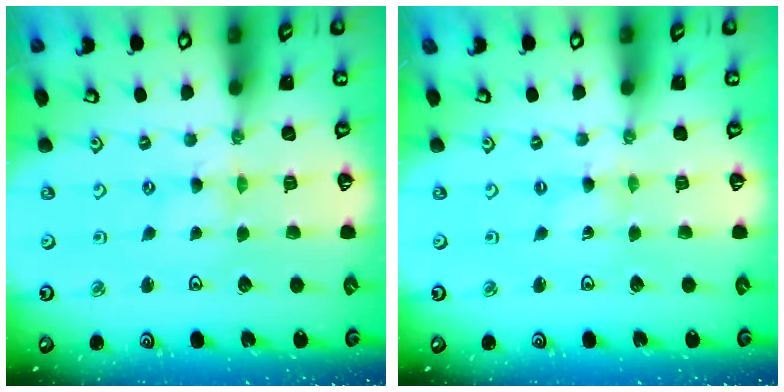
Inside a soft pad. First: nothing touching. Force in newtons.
{"total": 0.0}